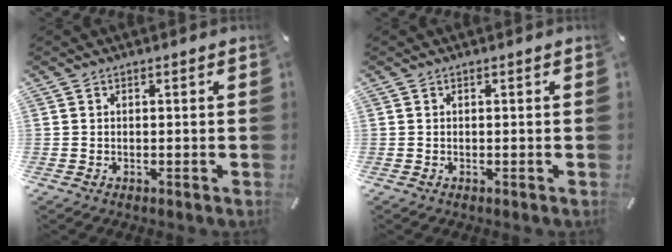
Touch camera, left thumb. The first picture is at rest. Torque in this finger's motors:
{"motor_torque": [-0.31, -0.23, 0.00, 0.07, 0.00]}